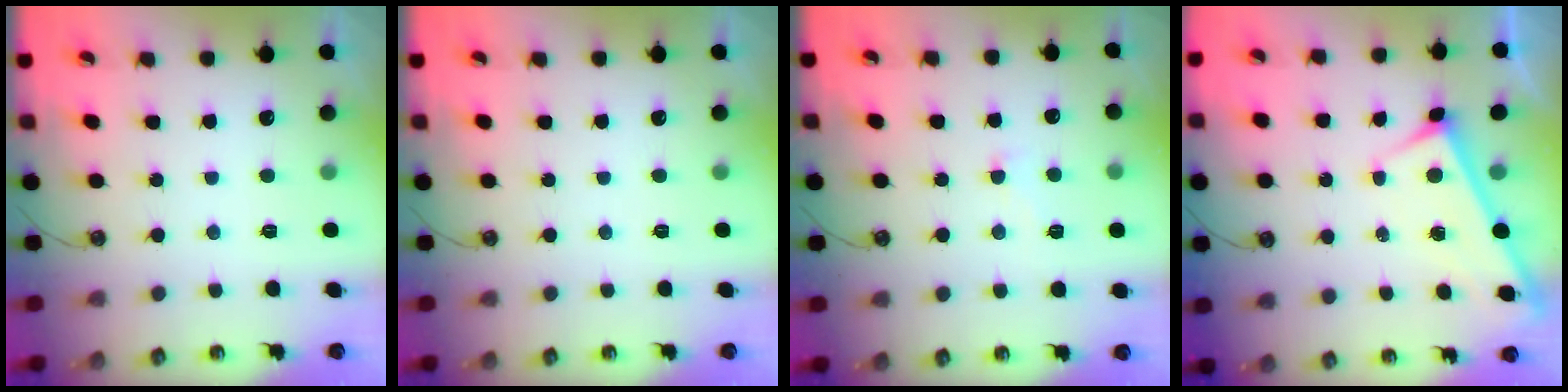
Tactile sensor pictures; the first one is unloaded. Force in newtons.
{"total": 0.0}
{"total": 1.0, "press": 0.8, "slide": 0.5}
{"total": 3.1, "press": 3.1, "slide": 0.3}